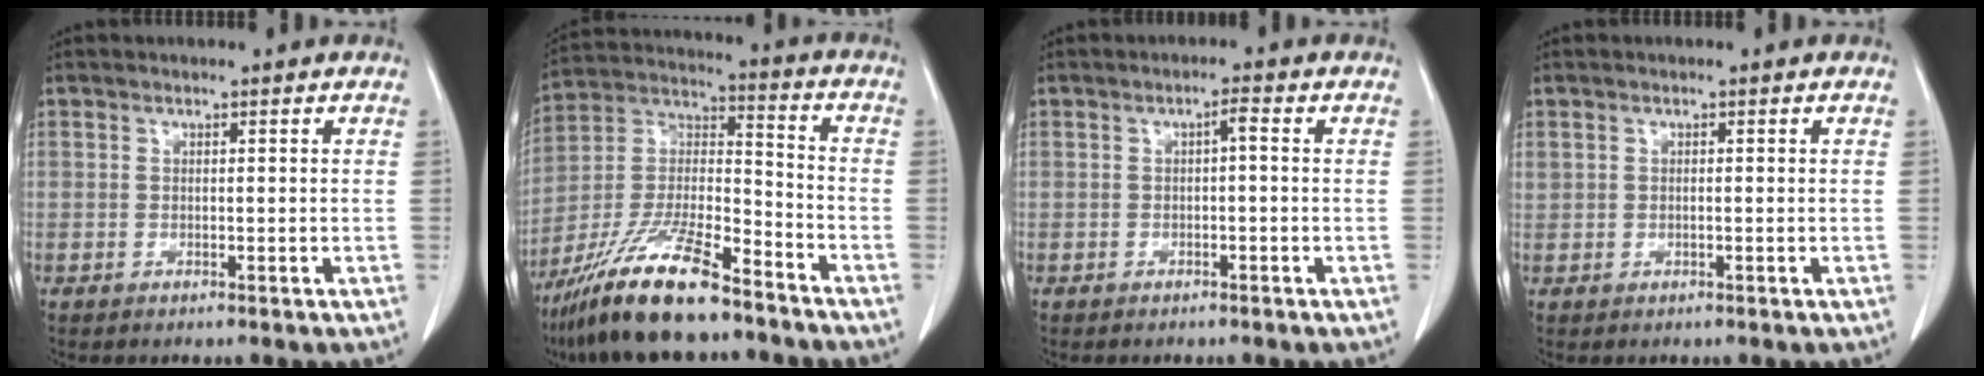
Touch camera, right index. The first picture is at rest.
{"total": 17.2, "force": [-12.9, 3.0, 11.0], "torque": [-0.231, -0.014, -0.236]}
{"total": 1.4, "force": [0.0, 0.2, 1.4], "torque": [-0.022, 0.005, 0.000]}
{"total": 0.7, "force": [0.1, 0.5, 0.4], "torque": [-0.014, 0.006, 0.008]}